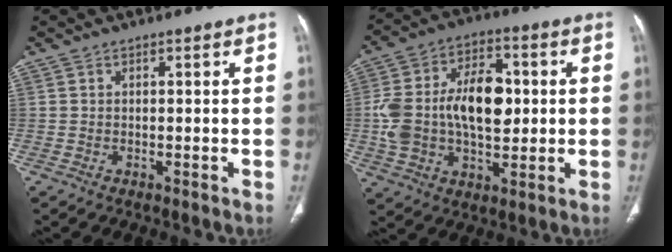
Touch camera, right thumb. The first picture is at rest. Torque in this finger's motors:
{"motor_torque": [1.26, 1.61, 1.43, -0.26, 0.13]}